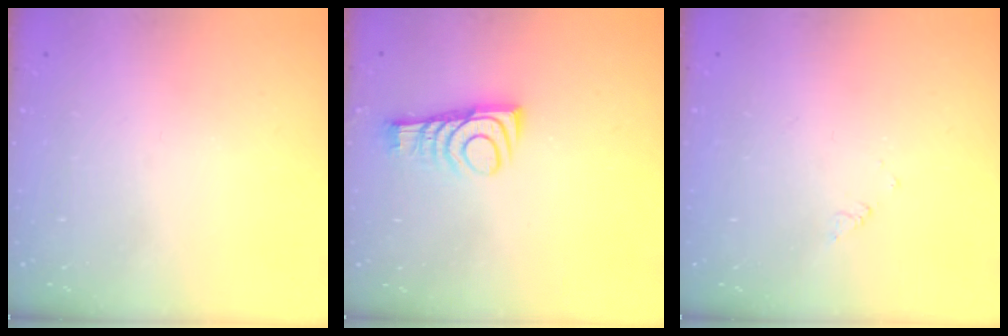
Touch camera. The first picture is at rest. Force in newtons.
{"total": 10.8, "press": 10.8, "slide": 0.4}
{"total": 1.7, "press": 1.7, "slide": 0.3}